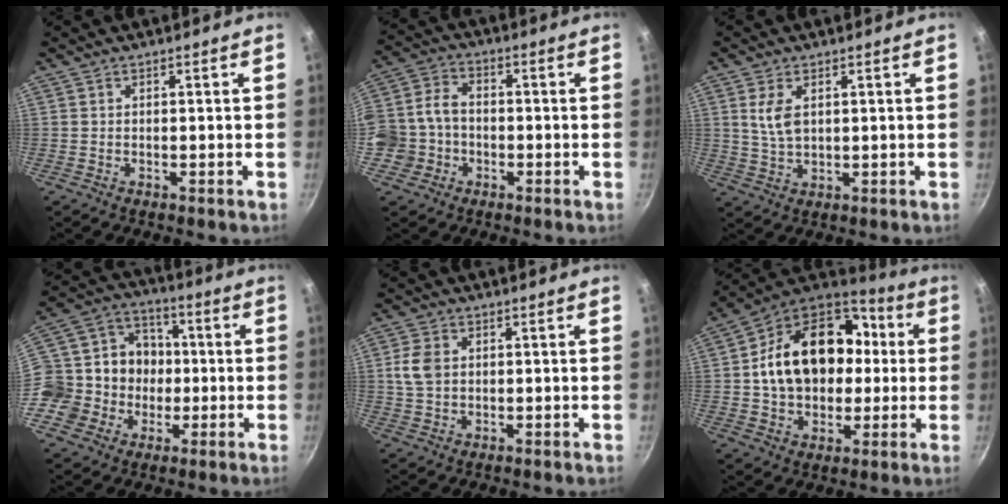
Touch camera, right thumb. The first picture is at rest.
{"total": 10.2, "force": [-2.7, 8.5, 4.9], "torque": [-0.079, 0.033, -0.061]}
{"total": 5.4, "force": [1.6, 3.0, 4.1], "torque": [-0.076, -0.009, 0.035]}
{"total": 16.0, "force": [-1.8, 14.5, 6.5], "torque": [-0.086, 0.034, -0.036]}
{"total": 5.3, "force": [0.8, 4.0, 3.4], "torque": [-0.062, 0.003, 0.014]}
{"total": 23.7, "force": [2.0, 17.5, 15.8], "torque": [-0.248, 0.045, 0.031]}